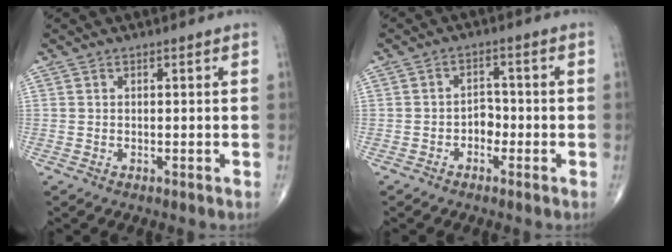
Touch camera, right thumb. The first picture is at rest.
{"total": 3.1, "force": [-1.3, 2.2, 1.6], "torque": [-0.005, 0.016, -0.028]}